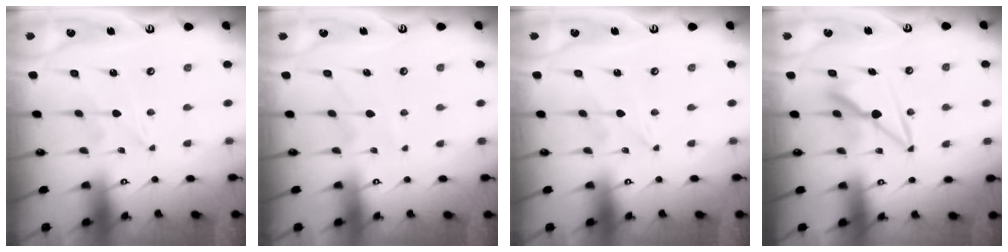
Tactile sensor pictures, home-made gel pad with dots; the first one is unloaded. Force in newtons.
{"total": 4.6, "press": 4.5, "slide": 0.6}
{"total": 0.0}
{"total": 8.7, "press": 8.7, "slide": 0.5}